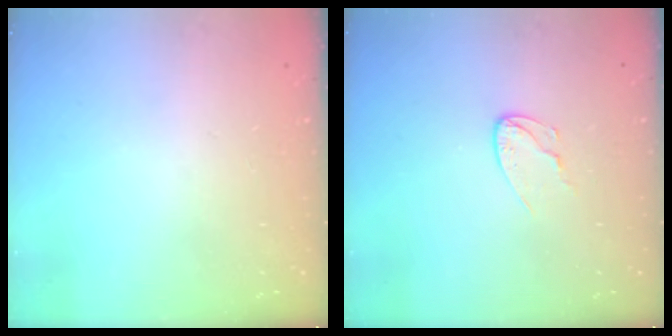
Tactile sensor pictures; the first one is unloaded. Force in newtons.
{"total": 6.3, "press": 6.2, "slide": 0.6}